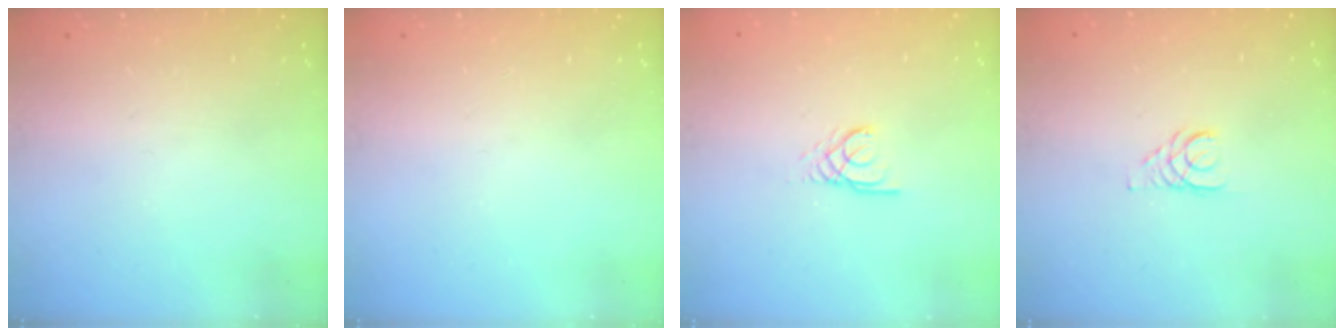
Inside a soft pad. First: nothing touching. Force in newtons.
{"total": 0.0}
{"total": 2.4, "press": 2.4, "slide": 0.3}
{"total": 2.9, "press": 2.9, "slide": 0.3}